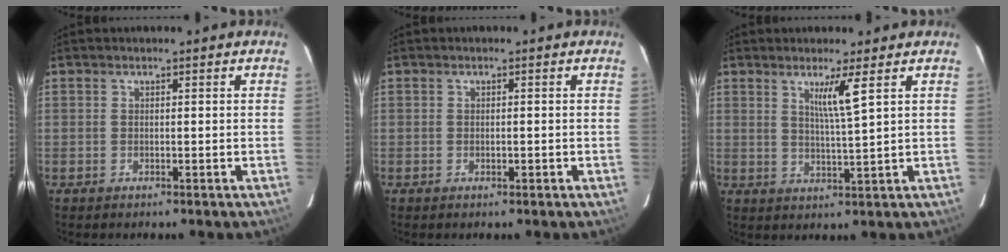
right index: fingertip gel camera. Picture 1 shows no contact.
{"total": 0.8, "force": [-0.3, 0.2, 0.7], "torque": [-0.015, -0.001, -0.002]}
{"total": 4.1, "force": [2.1, -0.4, 3.4], "torque": [-0.062, -0.012, 0.041]}